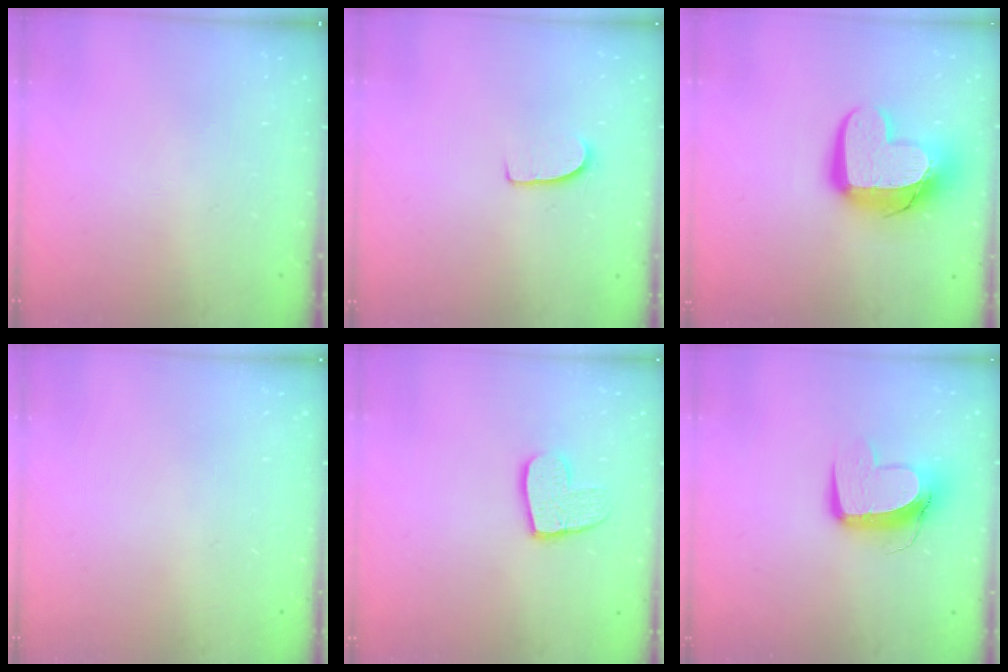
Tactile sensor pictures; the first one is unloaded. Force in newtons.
{"total": 6.6, "press": 6.5, "slide": 0.4}
{"total": 15.1, "press": 15.0, "slide": 1.4}
{"total": 0.0}
{"total": 10.8, "press": 10.7, "slide": 0.7}
{"total": 11.4, "press": 11.3, "slide": 1.5}